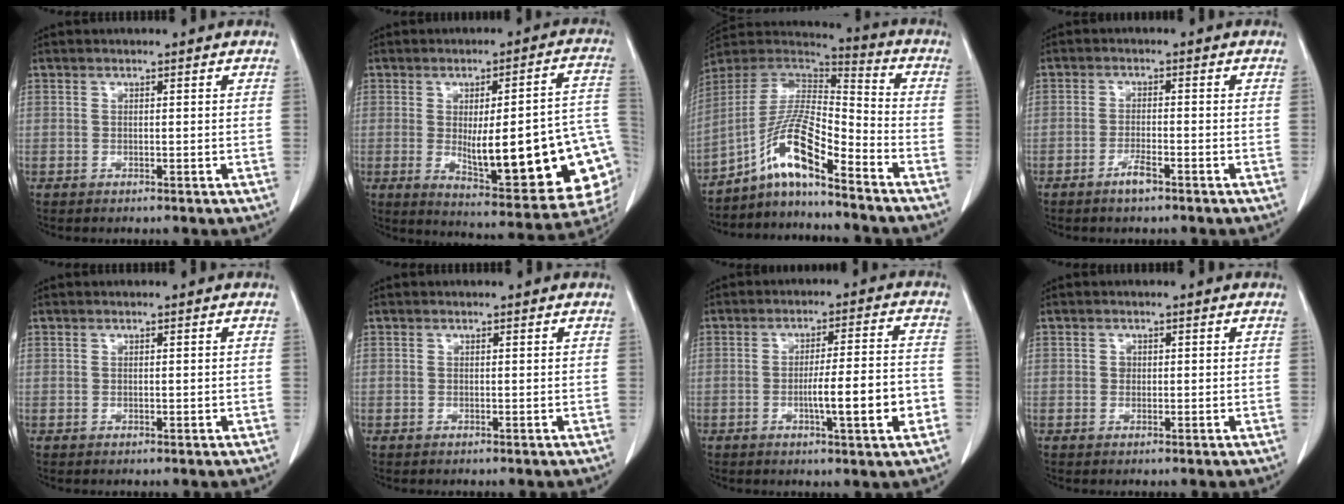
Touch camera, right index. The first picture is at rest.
{"total": 23.8, "force": [-3.6, 4.8, 23.0], "torque": [-0.229, 0.004, -0.027]}
{"total": 11.5, "force": [-7.7, 1.3, 8.5], "torque": [-0.161, 0.020, -0.140]}
{"total": 2.5, "force": [-1.7, 0.3, 1.8], "torque": [-0.033, 0.001, -0.029]}
{"total": 0.0}
{"total": 0.0}
{"total": 9.3, "force": [-2.8, 0.4, 8.9], "torque": [-0.134, 0.003, -0.042]}
{"total": 0.8, "force": [0.1, 0.8, 0.3], "torque": [-0.003, 0.002, 0.001]}